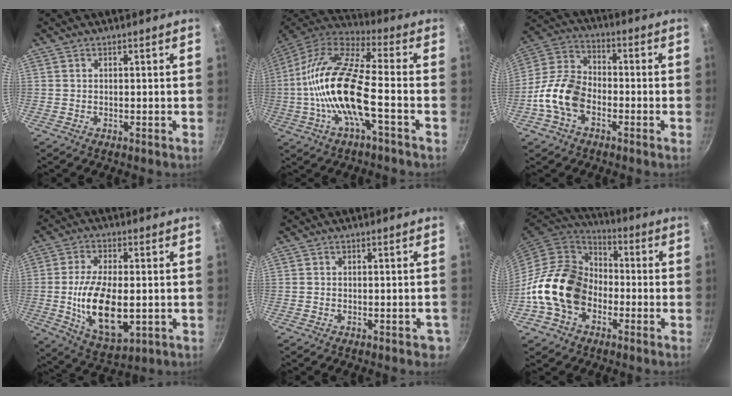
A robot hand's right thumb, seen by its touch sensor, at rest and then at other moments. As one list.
[{"total": 18.8, "force": [-3.8, 6.0, 17.4], "torque": [-0.337, 0.038, -0.091]}, {"total": 11.7, "force": [-4.1, 7.7, 7.8], "torque": [-0.131, 0.039, -0.097]}, {"total": 13.4, "force": [-1.5, 6.6, 11.6], "torque": [-0.207, -0.008, -0.019]}, {"total": 3.1, "force": [-1.4, 1.6, 2.3], "torque": [-0.015, 0.012, -0.011]}, {"total": 17.1, "force": [-4.4, 13.1, 10.1], "torque": [-0.146, 0.046, -0.096]}]